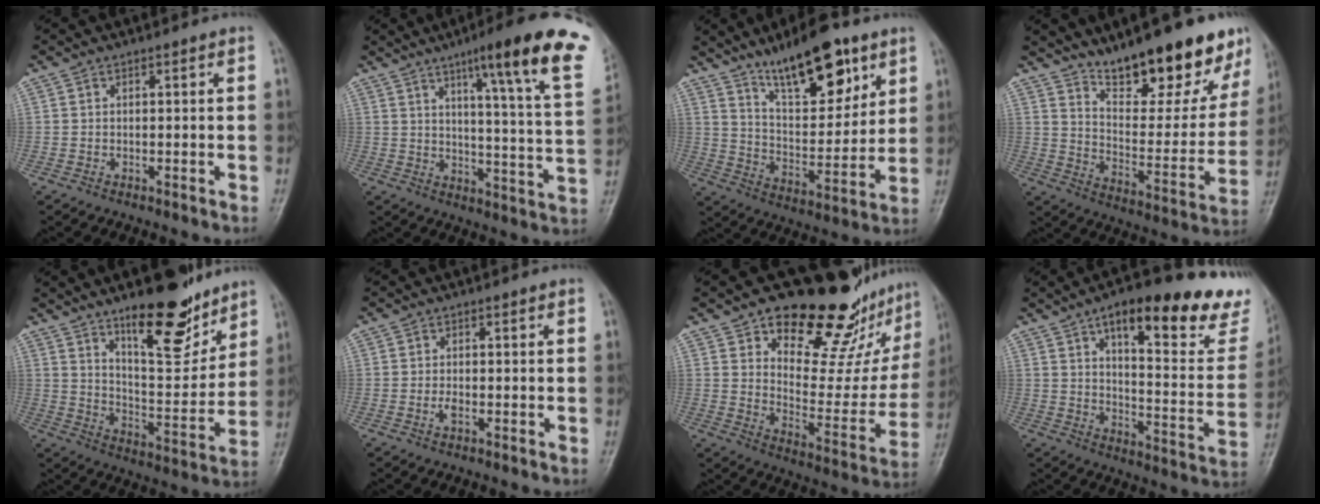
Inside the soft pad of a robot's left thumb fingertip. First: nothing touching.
{"total": 21.4, "force": [12.1, 2.0, 17.5], "torque": [-0.221, -0.043, 0.156]}
{"total": 17.4, "force": [11.1, 6.6, 11.6], "torque": [-0.145, -0.059, 0.193]}
{"total": 21.6, "force": [15.7, 6.7, 13.2], "torque": [-0.143, -0.099, 0.244]}
{"total": 16.4, "force": [11.4, 5.6, 10.4], "torque": [-0.116, -0.086, 0.187]}
{"total": 1.5, "force": [-0.5, 0.7, 1.2], "torque": [-0.026, -0.001, -0.011]}
{"total": 24.7, "force": [17.8, 10.6, 13.5], "torque": [-0.133, -0.107, 0.251]}
{"total": 25.1, "force": [16.4, 7.5, 17.5], "torque": [-0.195, -0.066, 0.221]}